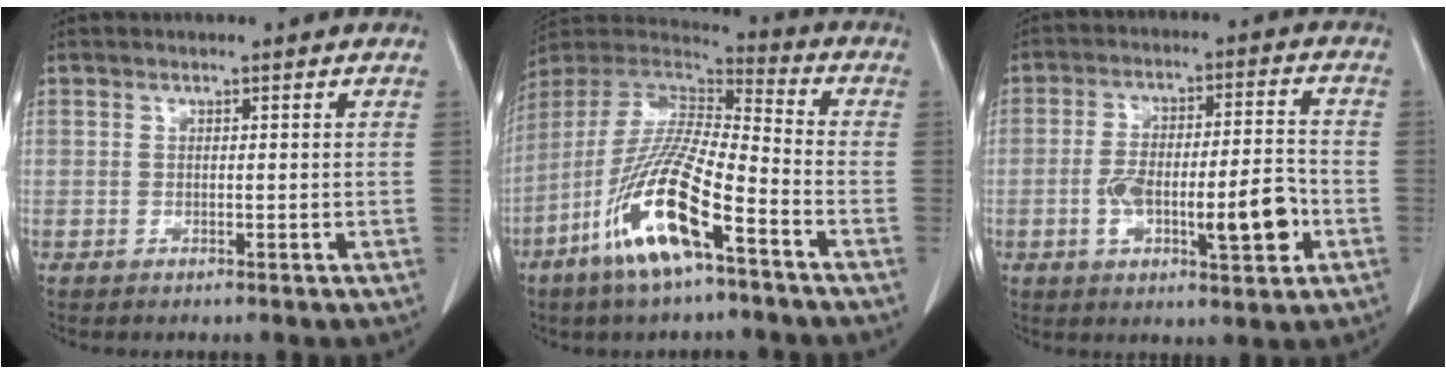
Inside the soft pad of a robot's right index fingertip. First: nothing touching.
{"total": 17.3, "force": [-8.6, 2.7, 14.7], "torque": [-0.320, -0.029, -0.163]}
{"total": 12.3, "force": [-3.4, 3.0, 11.4], "torque": [-0.191, 0.014, -0.048]}